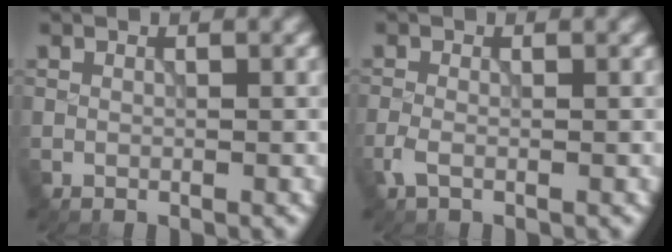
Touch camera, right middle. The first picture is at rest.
{"total": 1.4, "force": [-0.7, 0.5, 1.1], "torque": [-0.030, -0.002, -0.019]}